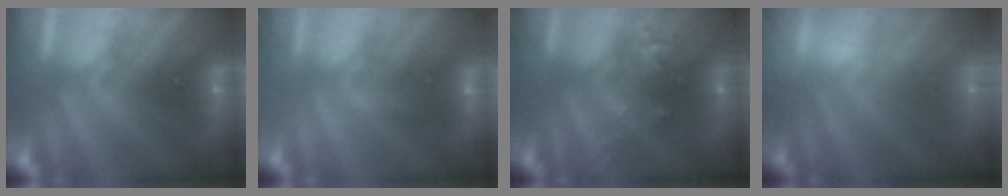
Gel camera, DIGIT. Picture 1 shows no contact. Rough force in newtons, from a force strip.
{"total": 4.4}
{"total": 2.5}
{"total": 2.1}